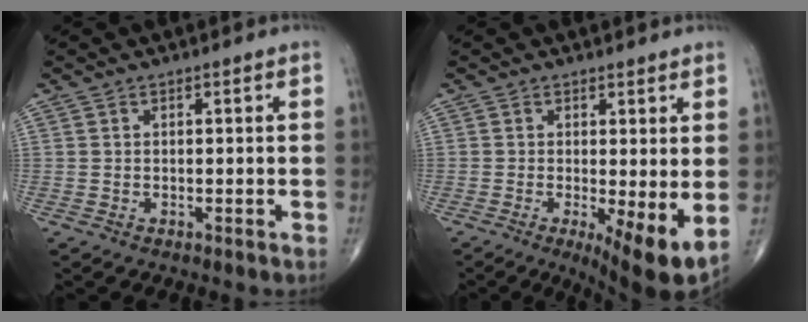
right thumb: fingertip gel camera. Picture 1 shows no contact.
{"total": 8.8, "force": [-1.1, 2.2, 8.5], "torque": [-0.127, -0.025, -0.014]}